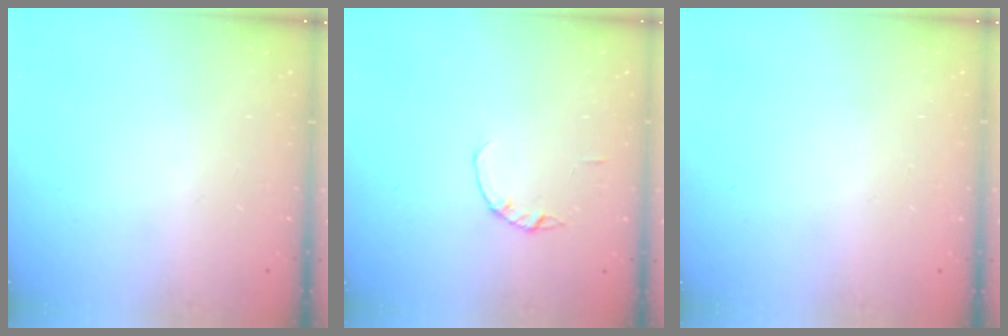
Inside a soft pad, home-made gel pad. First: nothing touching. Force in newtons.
{"total": 1.4, "press": 1.3, "slide": 0.3}
{"total": 2.6, "press": 2.6, "slide": 0.2}